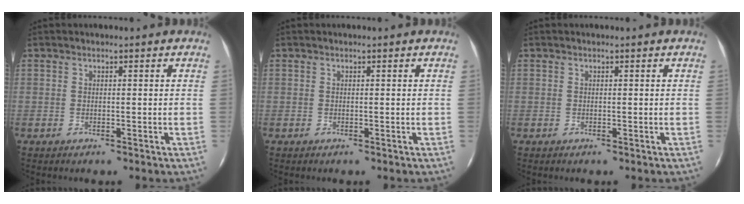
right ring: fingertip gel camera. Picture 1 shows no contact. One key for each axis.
{"total": 0.0}
{"total": 0.0}